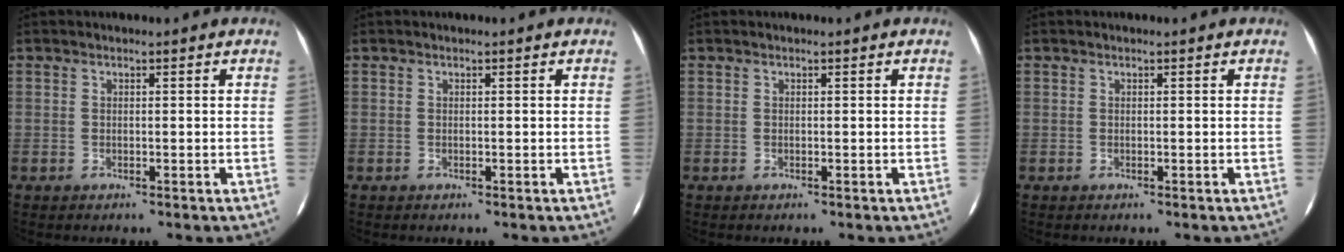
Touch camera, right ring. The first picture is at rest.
{"total": 0.0}
{"total": 0.0}
{"total": 0.0}